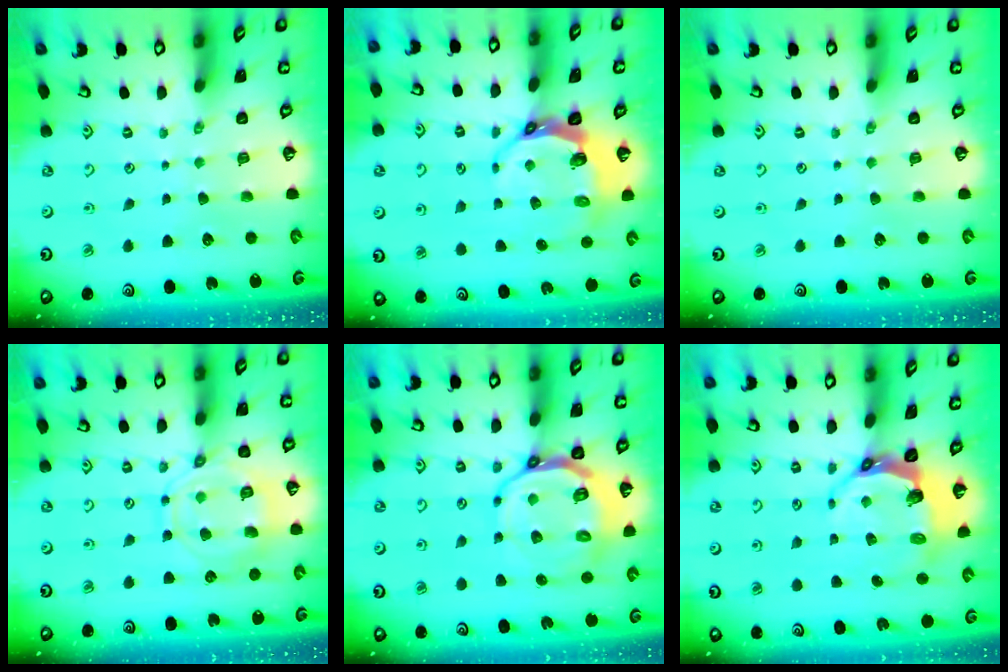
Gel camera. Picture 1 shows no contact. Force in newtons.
{"total": 7.8, "press": 6.7, "slide": 3.9}
{"total": 0.0}
{"total": 12.8, "press": 12.7, "slide": 1.2}
{"total": 14.9, "press": 14.6, "slide": 3.1}
{"total": 6.6, "press": 5.3, "slide": 4.0}